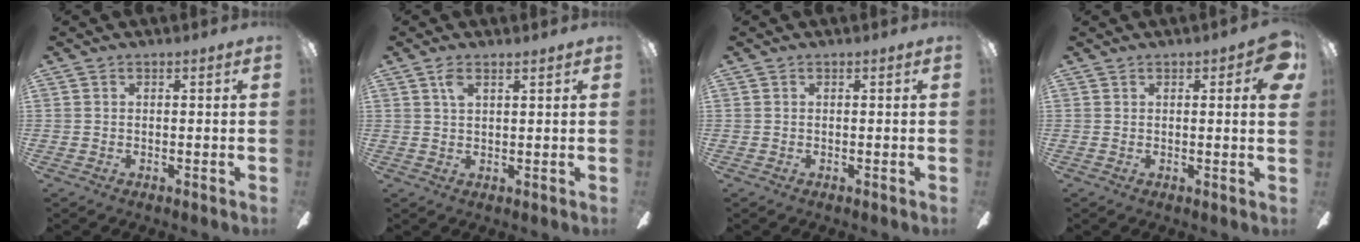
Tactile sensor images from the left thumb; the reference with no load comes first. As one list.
[{"total": 3.1, "force": [2.0, 1.0, 2.1], "torque": [-0.048, 0.003, 0.035]}, {"total": 0.0}, {"total": 4.6, "force": [1.7, 1.2, 4.1], "torque": [-0.049, -0.006, 0.022]}]